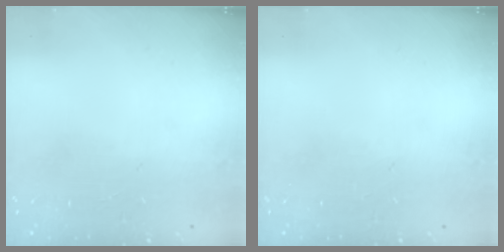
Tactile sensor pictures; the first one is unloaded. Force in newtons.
{"total": 0.0}